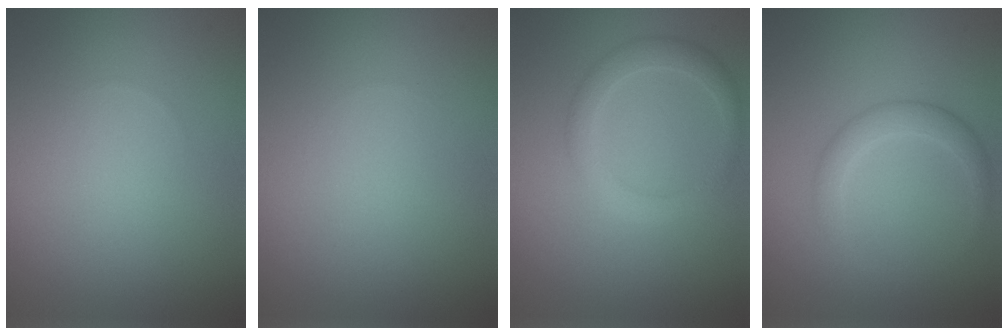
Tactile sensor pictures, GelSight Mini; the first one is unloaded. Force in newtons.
{"total": 0.0}
{"total": 2.5, "press": 2.5, "slide": 0.1}
{"total": 2.4, "press": 2.4, "slide": 0.1}